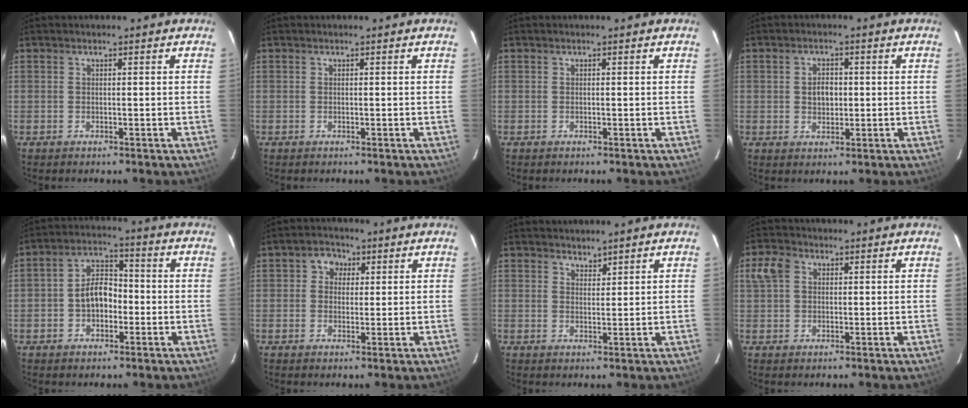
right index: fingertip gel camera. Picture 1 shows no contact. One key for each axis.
{"total": 0.0}
{"total": 0.0}
{"total": 3.6, "fx": 0.2, "fy": 2.7, "fz": 2.3, "tx": -0.039, "ty": 0.007, "tz": 0.006}
{"total": 6.9, "fx": -1.6, "fy": 4.8, "fz": 4.7, "tx": -0.083, "ty": 0.023, "tz": -0.021}
{"total": 3.6, "fx": 0.9, "fy": 3.4, "fz": 1.1, "tx": -0.012, "ty": 0.014, "tz": 0.011}
{"total": 1.7, "fx": 1.6, "fy": 0.6, "fz": 0.2, "tx": -0.001, "ty": 0.000, "tz": 0.028}
{"total": 4.4, "fx": 1.1, "fy": 3.5, "fz": 2.5, "tx": -0.054, "ty": 0.017, "tz": 0.020}